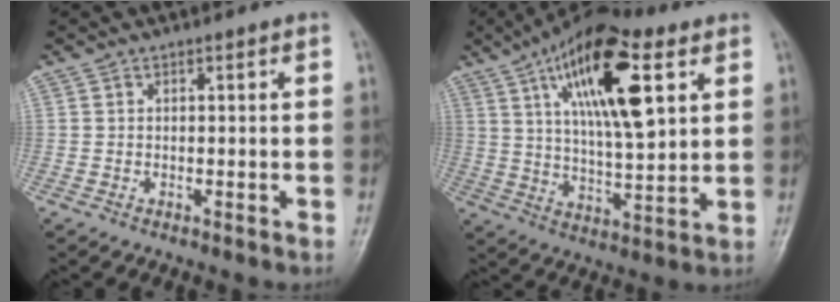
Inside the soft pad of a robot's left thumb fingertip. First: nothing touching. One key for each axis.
{"total": 20.0, "fx": 8.0, "fy": 7.3, "fz": 16.9, "tx": -0.263, "ty": -0.017, "tz": 0.131}